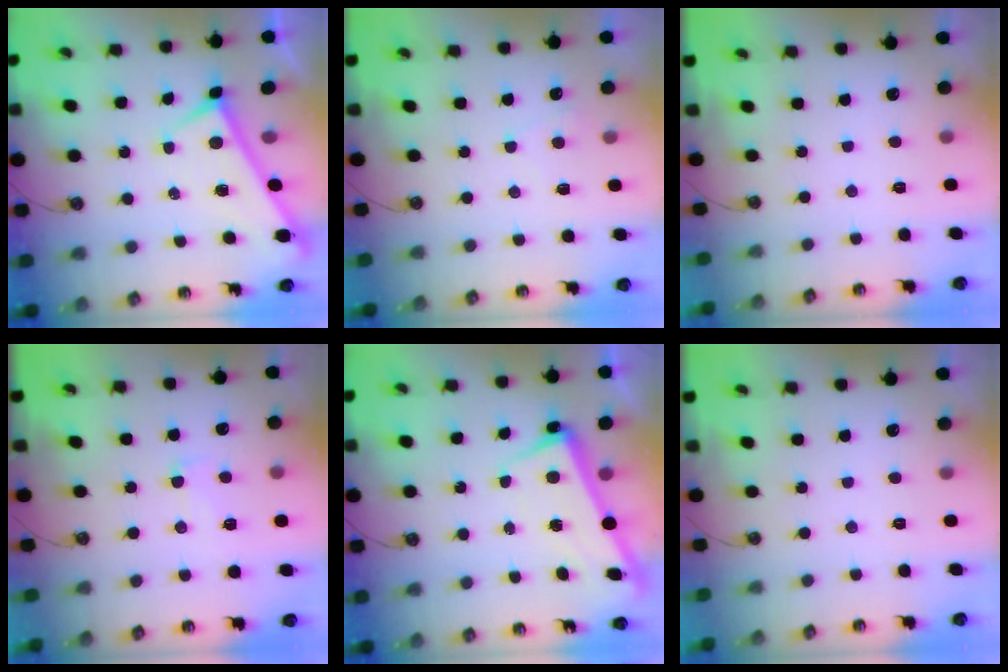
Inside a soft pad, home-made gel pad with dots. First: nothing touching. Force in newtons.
{"total": 0.6, "press": 0.3, "slide": 0.6}
{"total": 0.0}
{"total": 2.0, "press": 1.7, "slide": 1.0}
{"total": 2.3, "press": 2.2, "slide": 0.7}
{"total": 0.0}